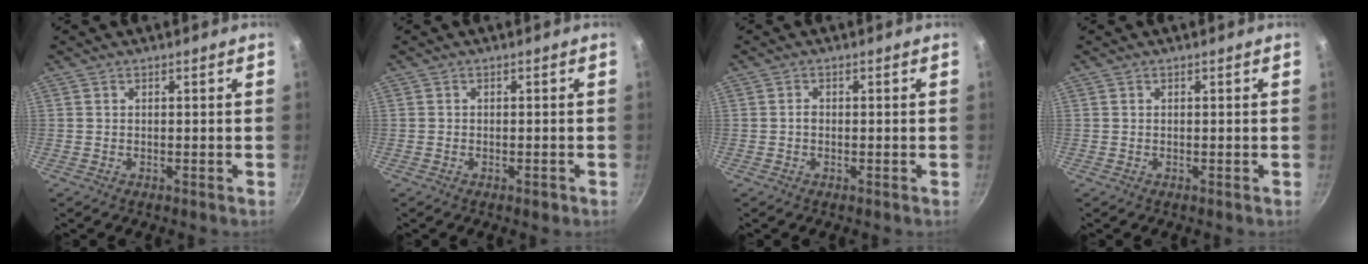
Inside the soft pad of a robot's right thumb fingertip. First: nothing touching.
{"total": 1.3, "force": [-0.8, 0.7, 0.8], "torque": [-0.016, 0.004, -0.010]}
{"total": 0.9, "force": [-0.2, 0.7, 0.6], "torque": [-0.010, 0.005, -0.004]}
{"total": 0.0}